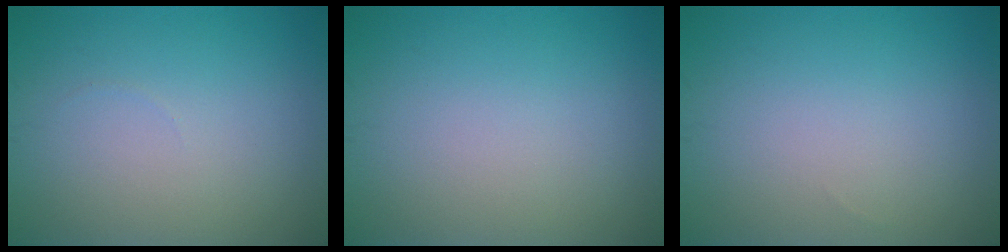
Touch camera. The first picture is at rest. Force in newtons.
{"total": 0.0}
{"total": 0.0}